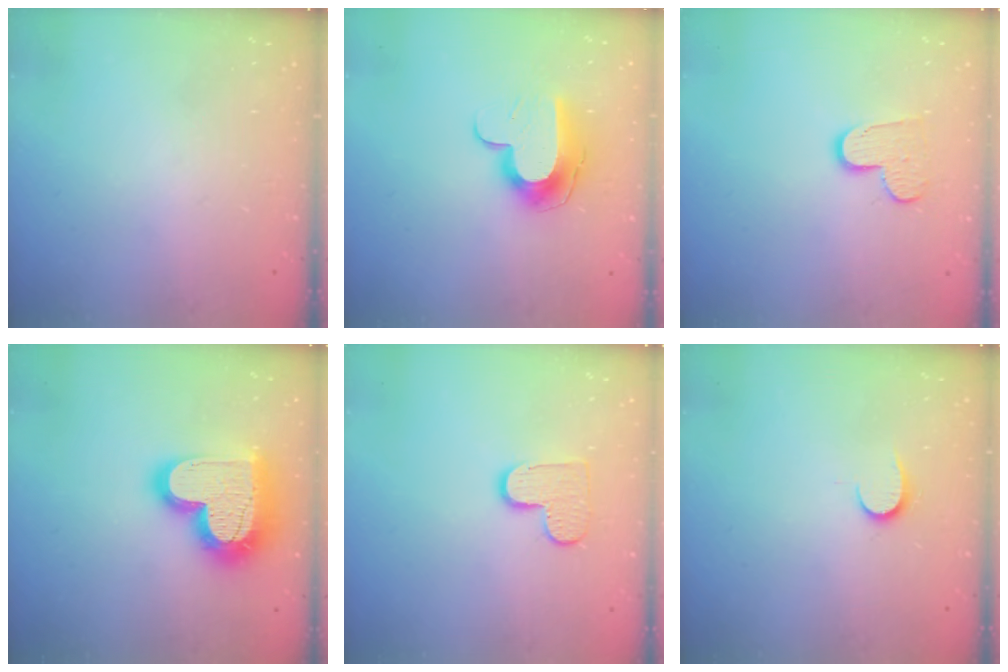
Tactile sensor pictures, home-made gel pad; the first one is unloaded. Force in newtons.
{"total": 10.0, "press": 9.9, "slide": 1.1}
{"total": 9.1, "press": 9.1, "slide": 0.7}
{"total": 23.3, "press": 23.2, "slide": 1.9}
{"total": 9.2, "press": 9.1, "slide": 0.6}
{"total": 6.7, "press": 6.7, "slide": 0.6}